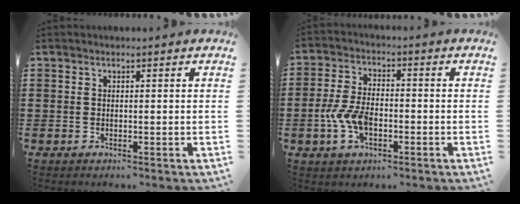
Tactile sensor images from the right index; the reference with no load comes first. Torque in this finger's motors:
{"motor_torque": [2.14, 0.00, 0.63, 0.21]}